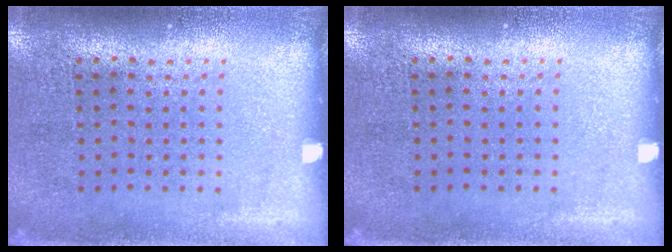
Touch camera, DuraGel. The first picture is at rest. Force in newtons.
{"total": 0.0}